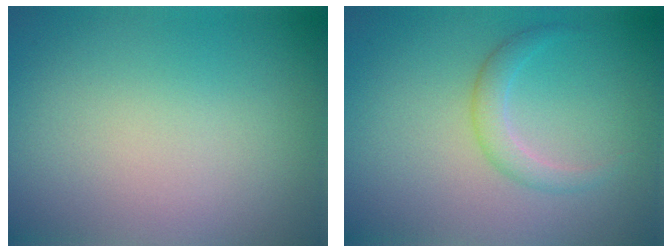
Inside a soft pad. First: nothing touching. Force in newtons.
{"total": 1.9, "press": 1.9, "slide": 0.2}